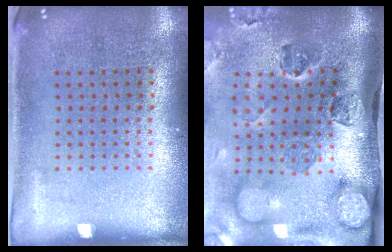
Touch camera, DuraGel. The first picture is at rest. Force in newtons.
{"total": 5.0, "press": 3.6, "slide": 3.5}